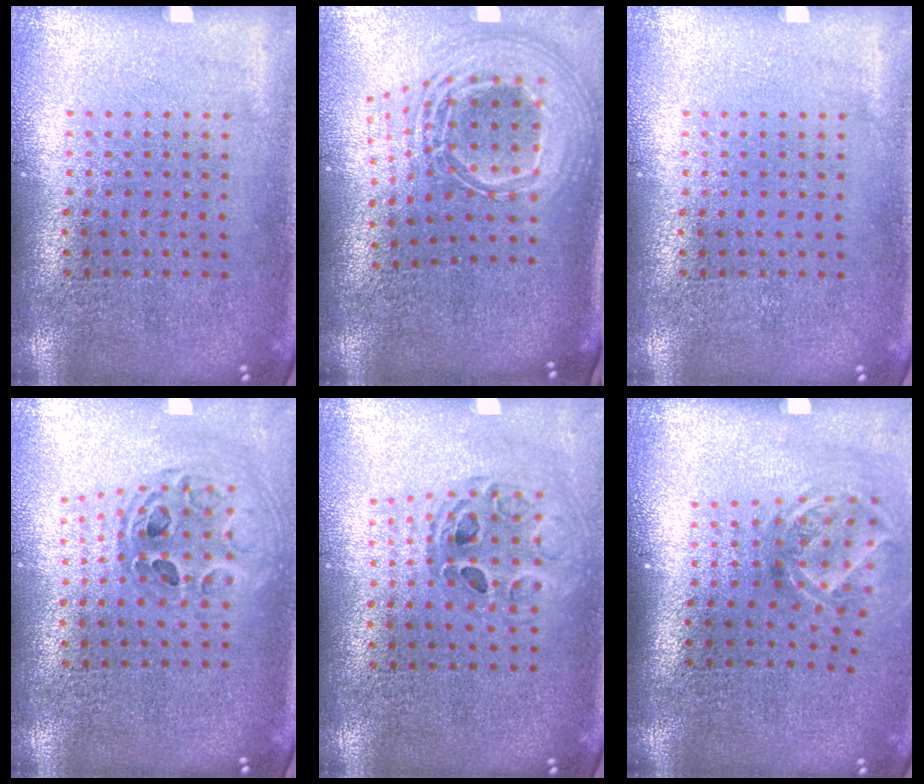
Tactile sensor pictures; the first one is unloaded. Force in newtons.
{"total": 2.7, "press": 1.8, "slide": 2.0}
{"total": 0.0}
{"total": 0.8, "press": 0.8, "slide": 0.1}
{"total": 0.8, "press": 0.8, "slide": 0.1}
{"total": 1.9, "press": 1.3, "slide": 1.4}